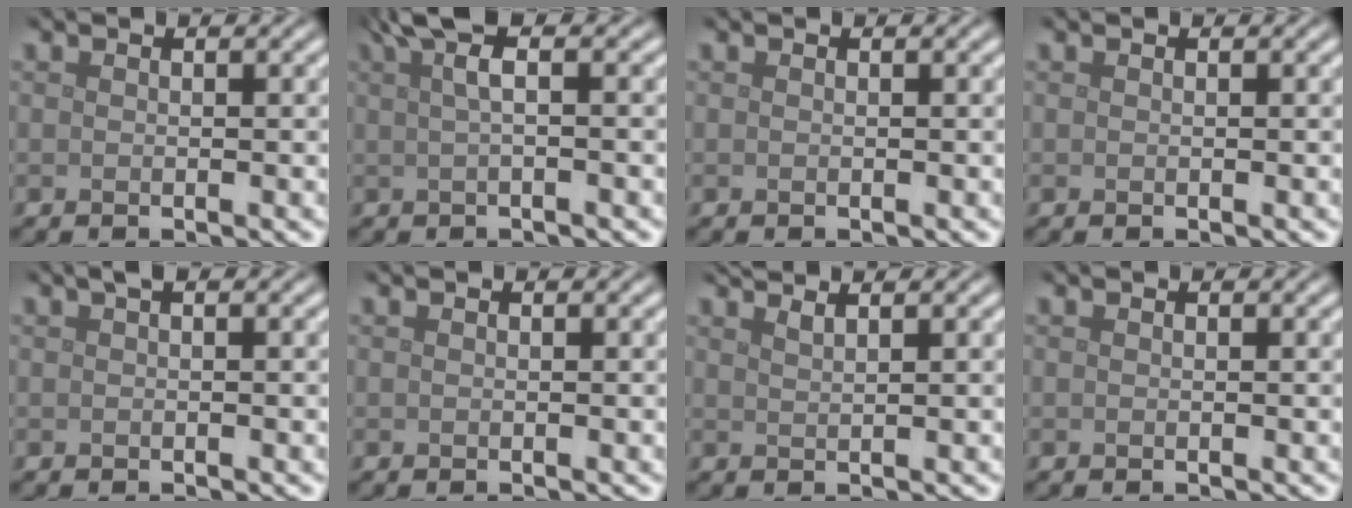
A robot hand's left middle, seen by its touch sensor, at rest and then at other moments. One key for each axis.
{"total": 3.6, "fx": 1.4, "fy": 1.1, "fz": 3.1, "tx": -0.045, "ty": 0.007, "tz": 0.014}
{"total": 0.0}
{"total": 0.0}
{"total": 0.7, "fx": 0.3, "fy": 0.1, "fz": 0.6, "tx": -0.009, "ty": 0.007, "tz": 0.006}
{"total": 0.0}
{"total": 2.2, "fx": 1.7, "fy": 0.7, "fz": 1.1, "tx": 0.001, "ty": 0.003, "tz": 0.011}
{"total": 0.0}